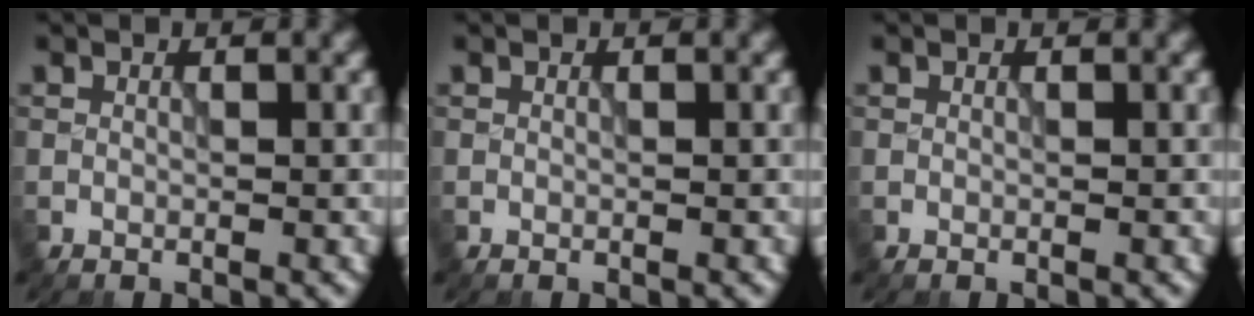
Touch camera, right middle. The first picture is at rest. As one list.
[{"total": 0.0}, {"total": 0.0}]